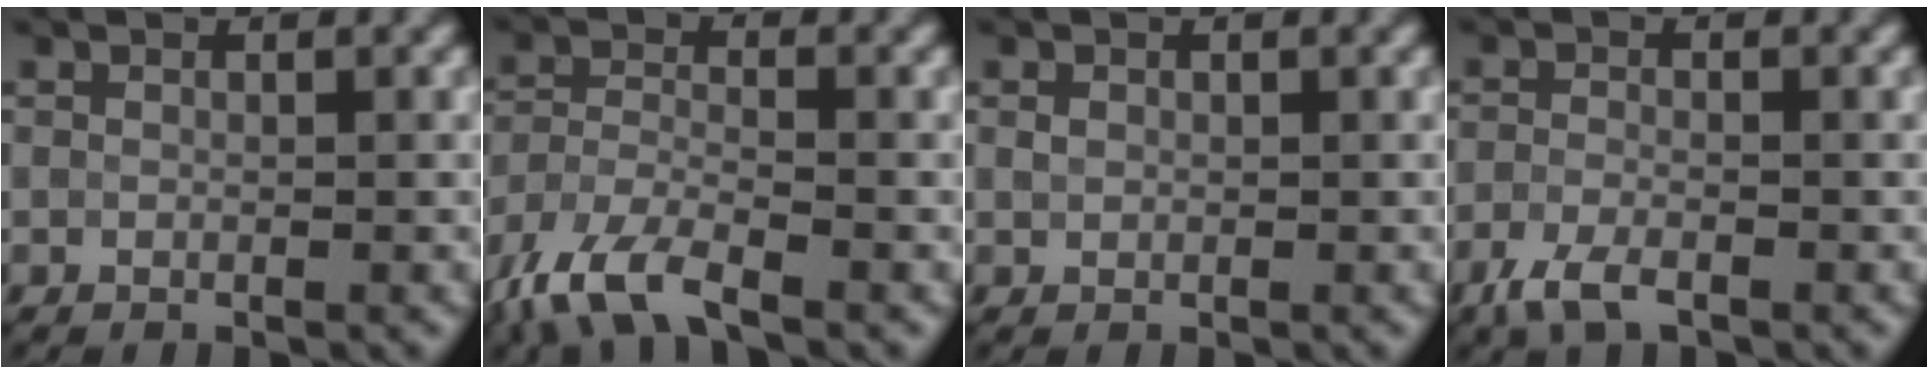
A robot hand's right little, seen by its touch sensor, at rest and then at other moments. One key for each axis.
{"total": 6.9, "fx": -4.9, "fy": 2.3, "fz": 4.2, "tx": -0.091, "ty": -0.015, "tz": -0.106}
{"total": 0.6, "fx": 0.2, "fy": 0.5, "fz": 0.3, "tx": -0.005, "ty": -0.002, "tz": 0.003}
{"total": 3.0, "fx": -2.0, "fy": 1.1, "fz": 2.0, "tx": -0.048, "ty": -0.006, "tz": -0.047}